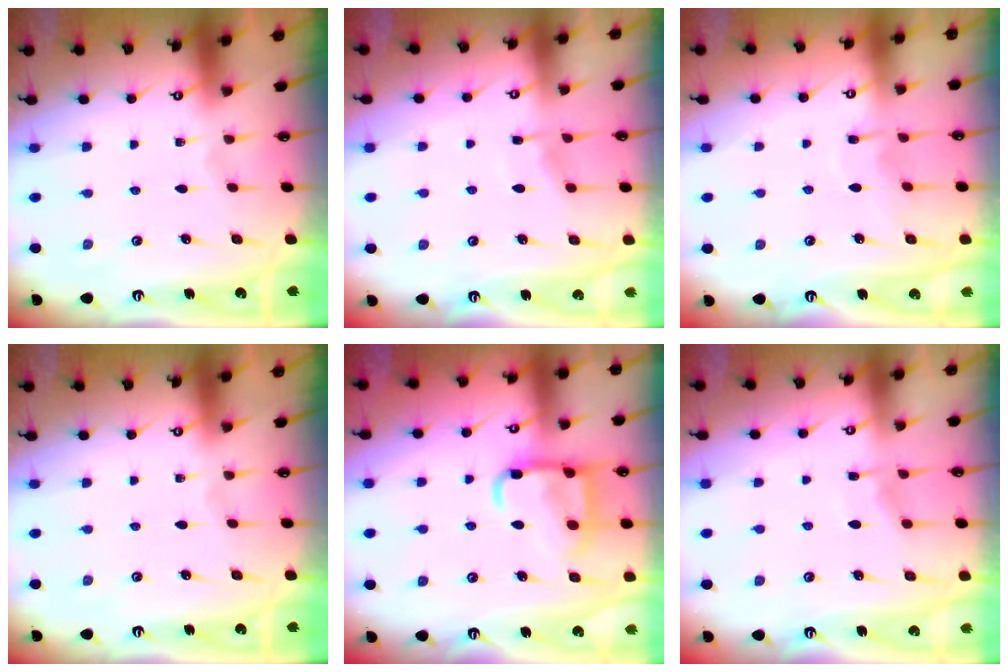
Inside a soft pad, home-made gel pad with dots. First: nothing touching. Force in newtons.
{"total": 4.8, "press": 4.7, "slide": 0.5}
{"total": 7.4, "press": 7.4, "slide": 0.5}
{"total": 0.0}
{"total": 14.4, "press": 14.3, "slide": 1.3}
{"total": 4.8, "press": 4.7, "slide": 0.5}